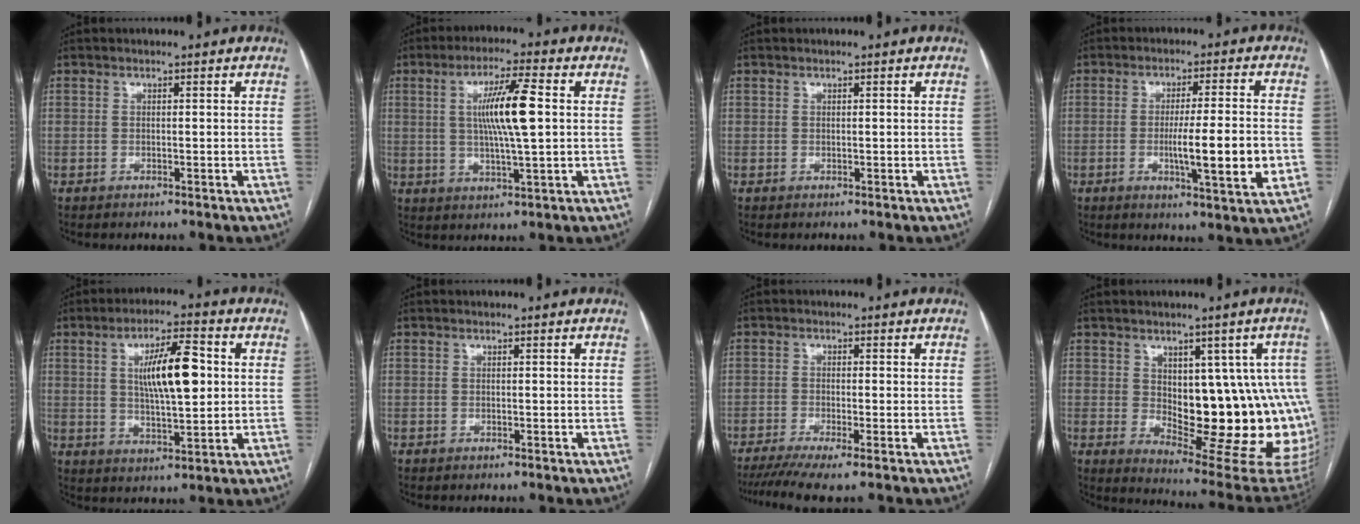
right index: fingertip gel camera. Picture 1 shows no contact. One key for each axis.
{"total": 9.5, "fx": 1.4, "fy": 0.6, "fz": 9.4, "tx": -0.172, "ty": 0.001, "tz": 0.025}
{"total": 0.0}
{"total": 10.9, "fx": -2.2, "fy": 0.3, "fz": 10.6, "tx": -0.165, "ty": -0.014, "tz": -0.037}
{"total": 10.7, "fx": 2.0, "fy": 2.6, "fz": 10.1, "tx": -0.177, "ty": 0.008, "tz": 0.035}
{"total": 0.0}
{"total": 6.2, "fx": -4.5, "fy": 0.1, "fz": 4.3, "tx": -0.072, "ty": -0.012, "tz": -0.076}
{"total": 18.0, "fx": 0.5, "fy": 8.0, "fz": 16.2, "tx": -0.144, "ty": 0.010, "tz": 0.029}